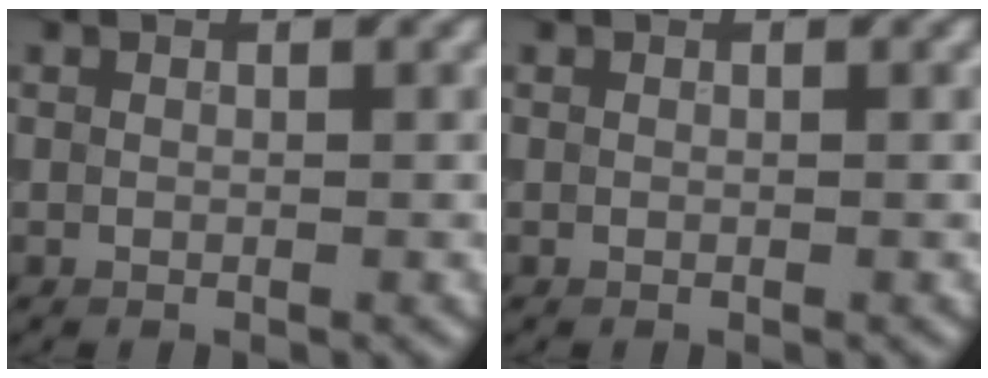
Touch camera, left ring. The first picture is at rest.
{"total": 0.0}